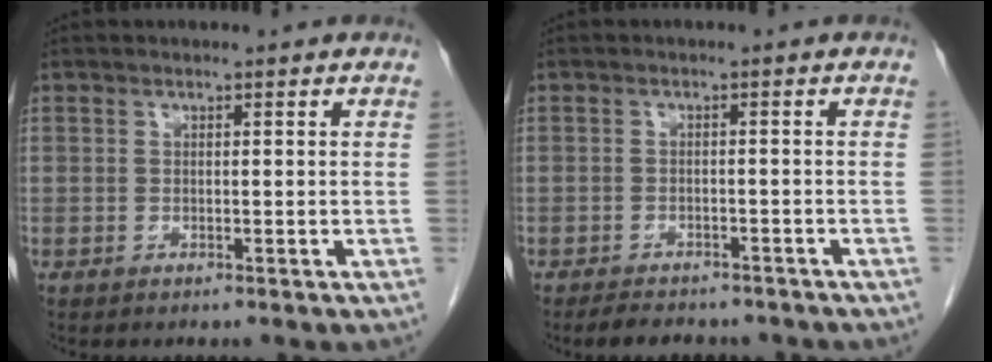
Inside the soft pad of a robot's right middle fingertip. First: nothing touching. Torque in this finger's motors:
{"motor_torque": [0.04, -0.01, 0.01, 0.00]}